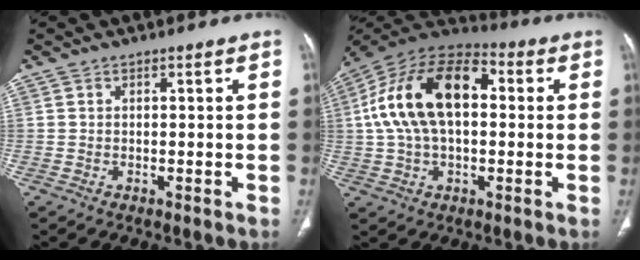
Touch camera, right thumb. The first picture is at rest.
{"total": 19.8, "force": [2.6, 11.5, 15.9], "torque": [-0.291, 0.039, 0.037]}